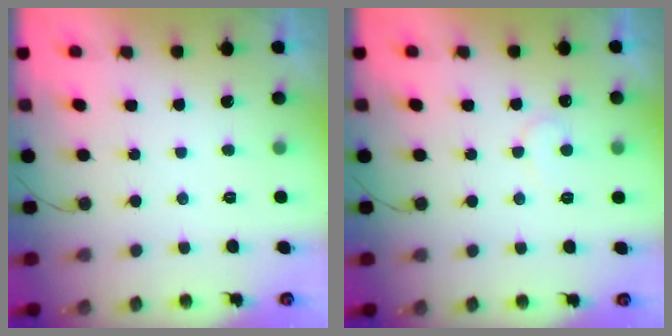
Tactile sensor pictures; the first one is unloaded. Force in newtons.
{"total": 5.2, "press": 5.1, "slide": 0.4}